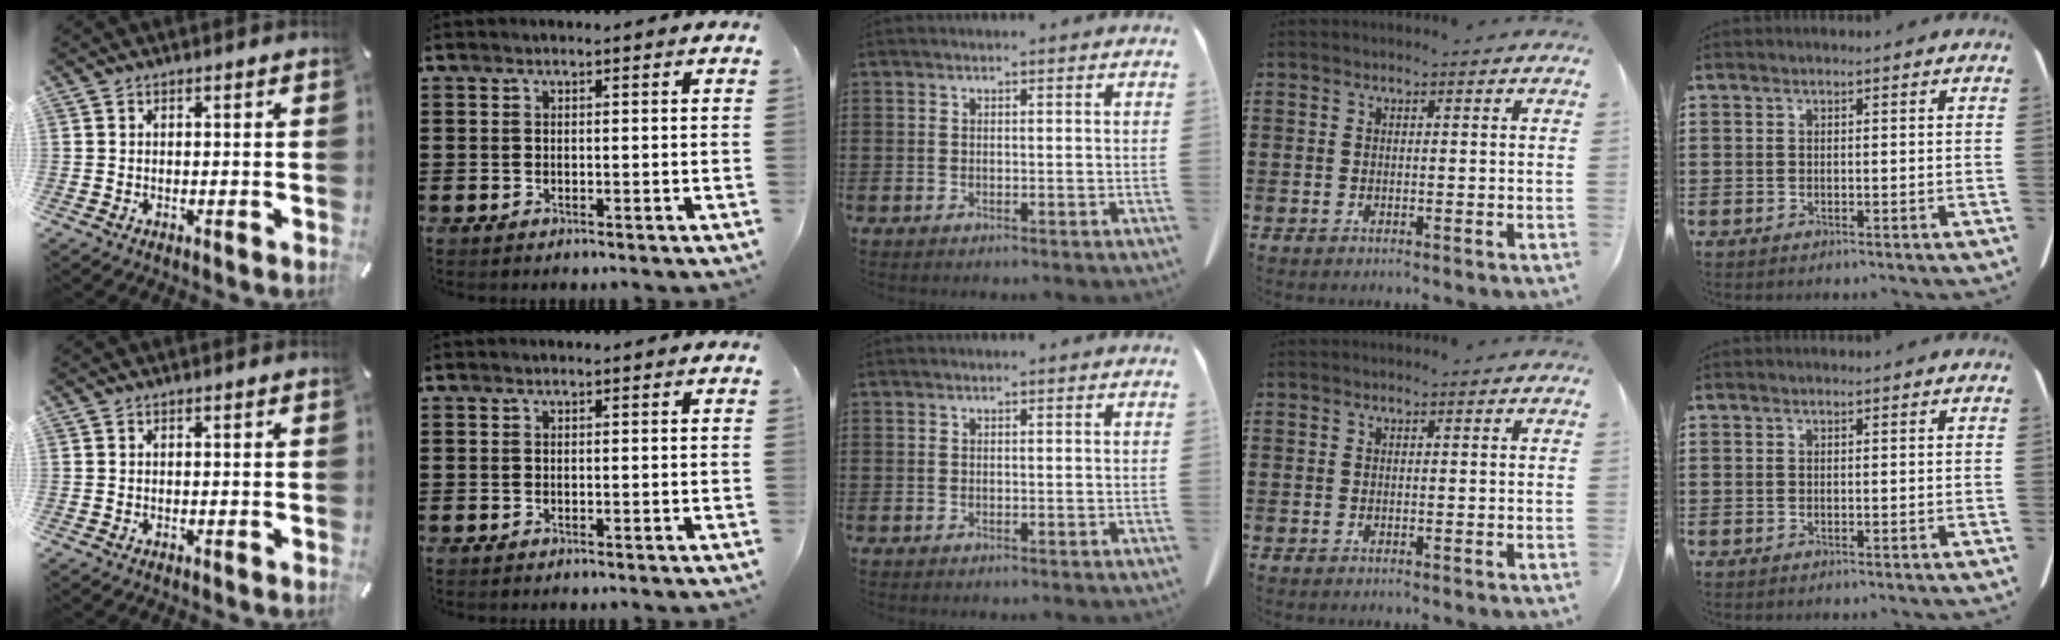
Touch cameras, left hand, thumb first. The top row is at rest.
{}